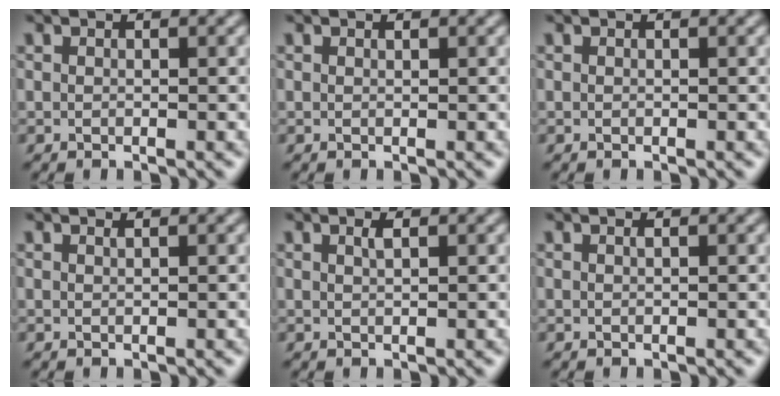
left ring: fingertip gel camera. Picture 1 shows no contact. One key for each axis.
{"total": 0.0}
{"total": 0.0}
{"total": 0.0}
{"total": 0.8, "fx": 0.5, "fy": 0.2, "fz": 0.7, "tx": -0.014, "ty": 0.002, "tz": 0.008}
{"total": 0.0}